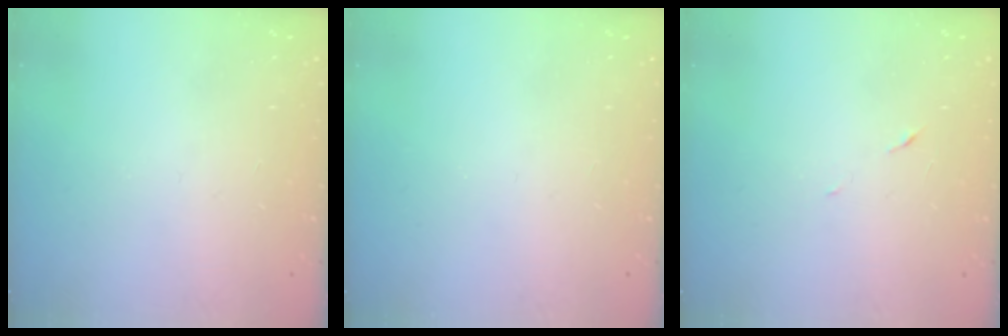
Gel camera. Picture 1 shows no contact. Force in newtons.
{"total": 0.0}
{"total": 5.0, "press": 4.8, "slide": 1.4}